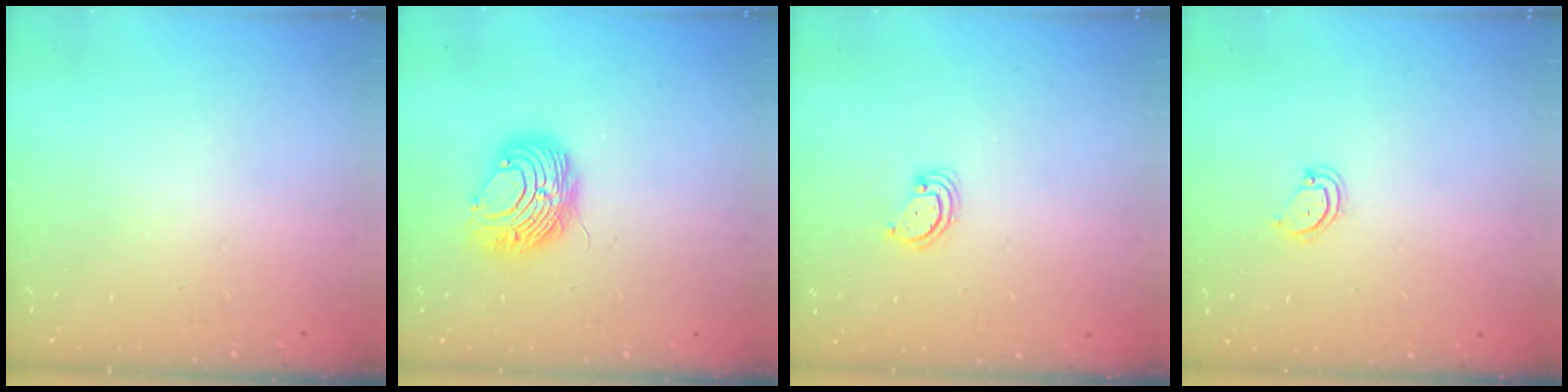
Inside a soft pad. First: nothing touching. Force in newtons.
{"total": 9.1, "press": 9.1, "slide": 0.6}
{"total": 2.9, "press": 2.9, "slide": 0.2}
{"total": 3.6, "press": 3.6, "slide": 0.3}